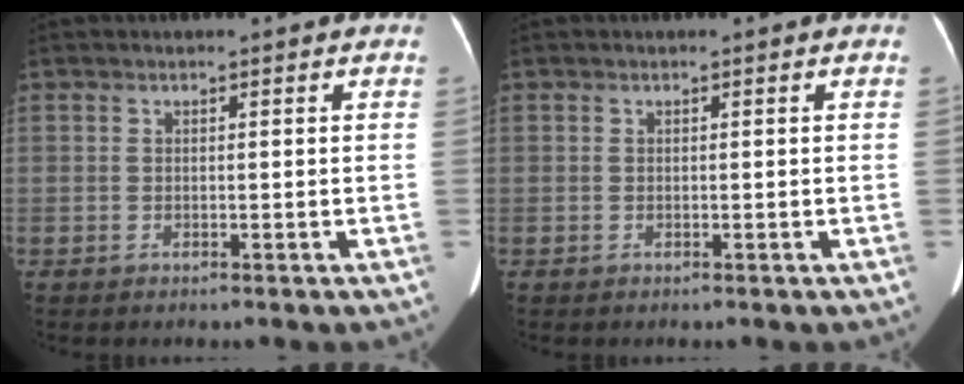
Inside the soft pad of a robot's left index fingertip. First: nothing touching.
{"total": 0.0}